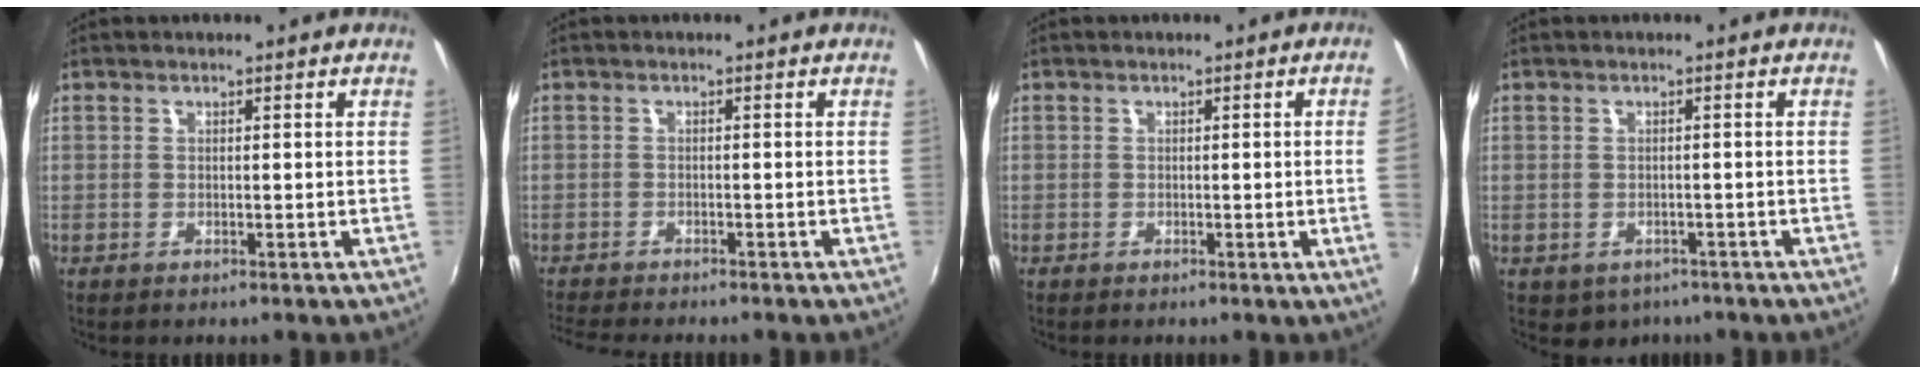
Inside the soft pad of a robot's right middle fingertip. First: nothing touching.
{"total": 5.4, "force": [-5.0, 0.3, 2.0], "torque": [-0.054, -0.021, -0.087]}
{"total": 2.5, "force": [-0.1, -1.4, 2.1], "torque": [-0.030, -0.011, 0.002]}
{"total": 3.5, "force": [-2.1, 2.7, 0.9], "torque": [-0.026, -0.009, -0.023]}